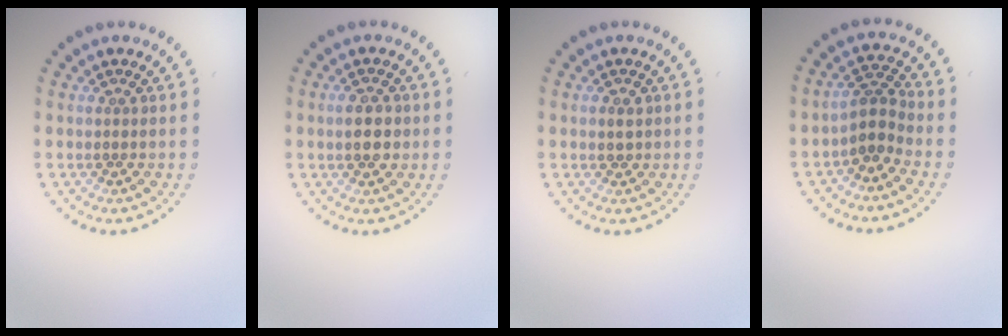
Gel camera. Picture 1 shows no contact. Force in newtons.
{"total": 2.6, "press": 2.6, "slide": 0.2}
{"total": 1.2, "press": 1.1, "slide": 0.5}
{"total": 2.5, "press": 2.0, "slide": 1.6}